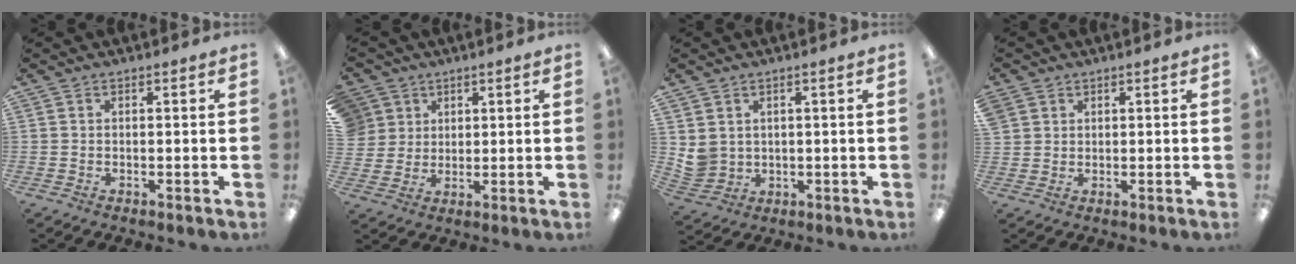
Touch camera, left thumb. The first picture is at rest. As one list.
[{"total": 6.8, "force": [3.5, 5.9, 0.1], "torque": [-0.017, -0.010, 0.070]}, {"total": 4.2, "force": [1.6, 3.7, 0.8], "torque": [-0.034, -0.005, 0.034]}, {"total": 2.5, "force": [1.6, 2.0, 0.2], "torque": [-0.009, 0.002, 0.032]}]